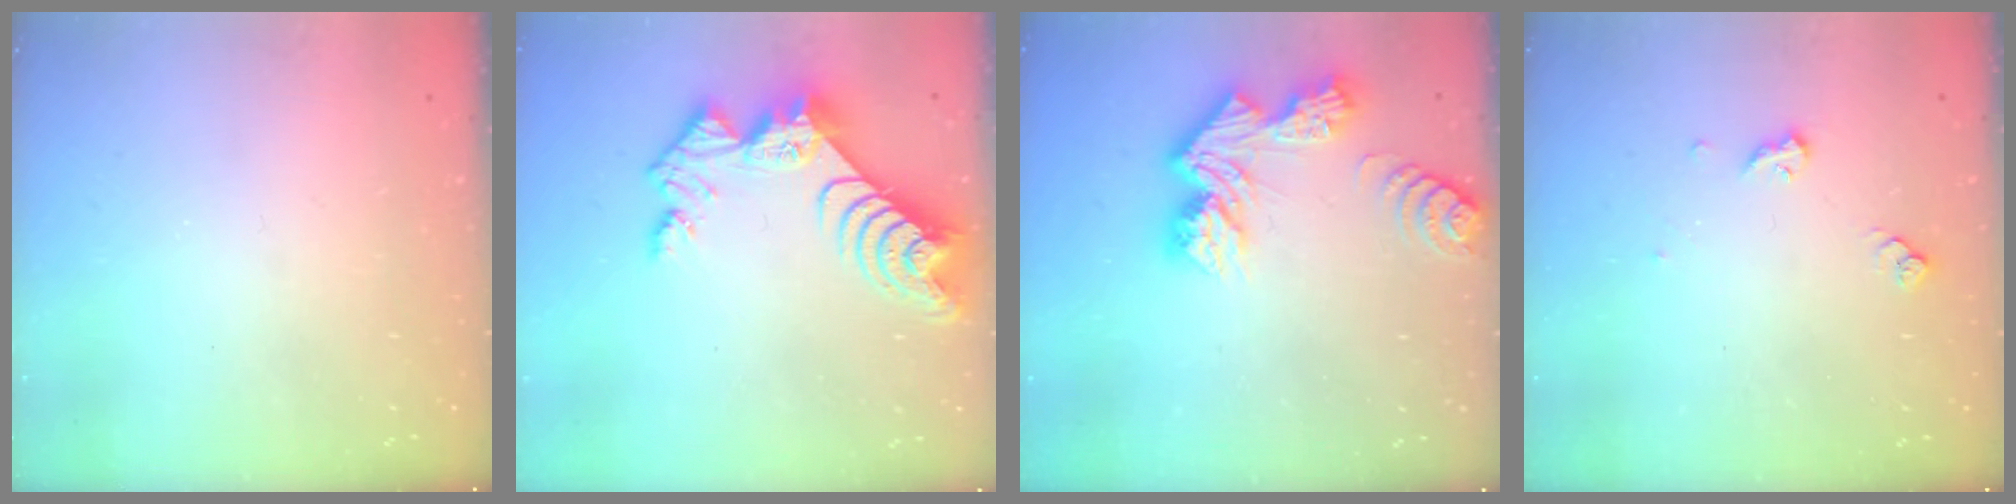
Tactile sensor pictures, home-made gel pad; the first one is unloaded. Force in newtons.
{"total": 12.5, "press": 12.5, "slide": 1.2}
{"total": 12.2, "press": 12.1, "slide": 1.0}
{"total": 6.0, "press": 5.7, "slide": 1.7}